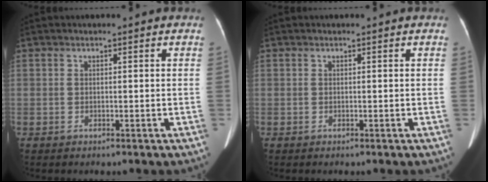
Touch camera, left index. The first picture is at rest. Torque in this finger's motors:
{"motor_torque": [0.19, -0.05, 0.04, 0.00]}